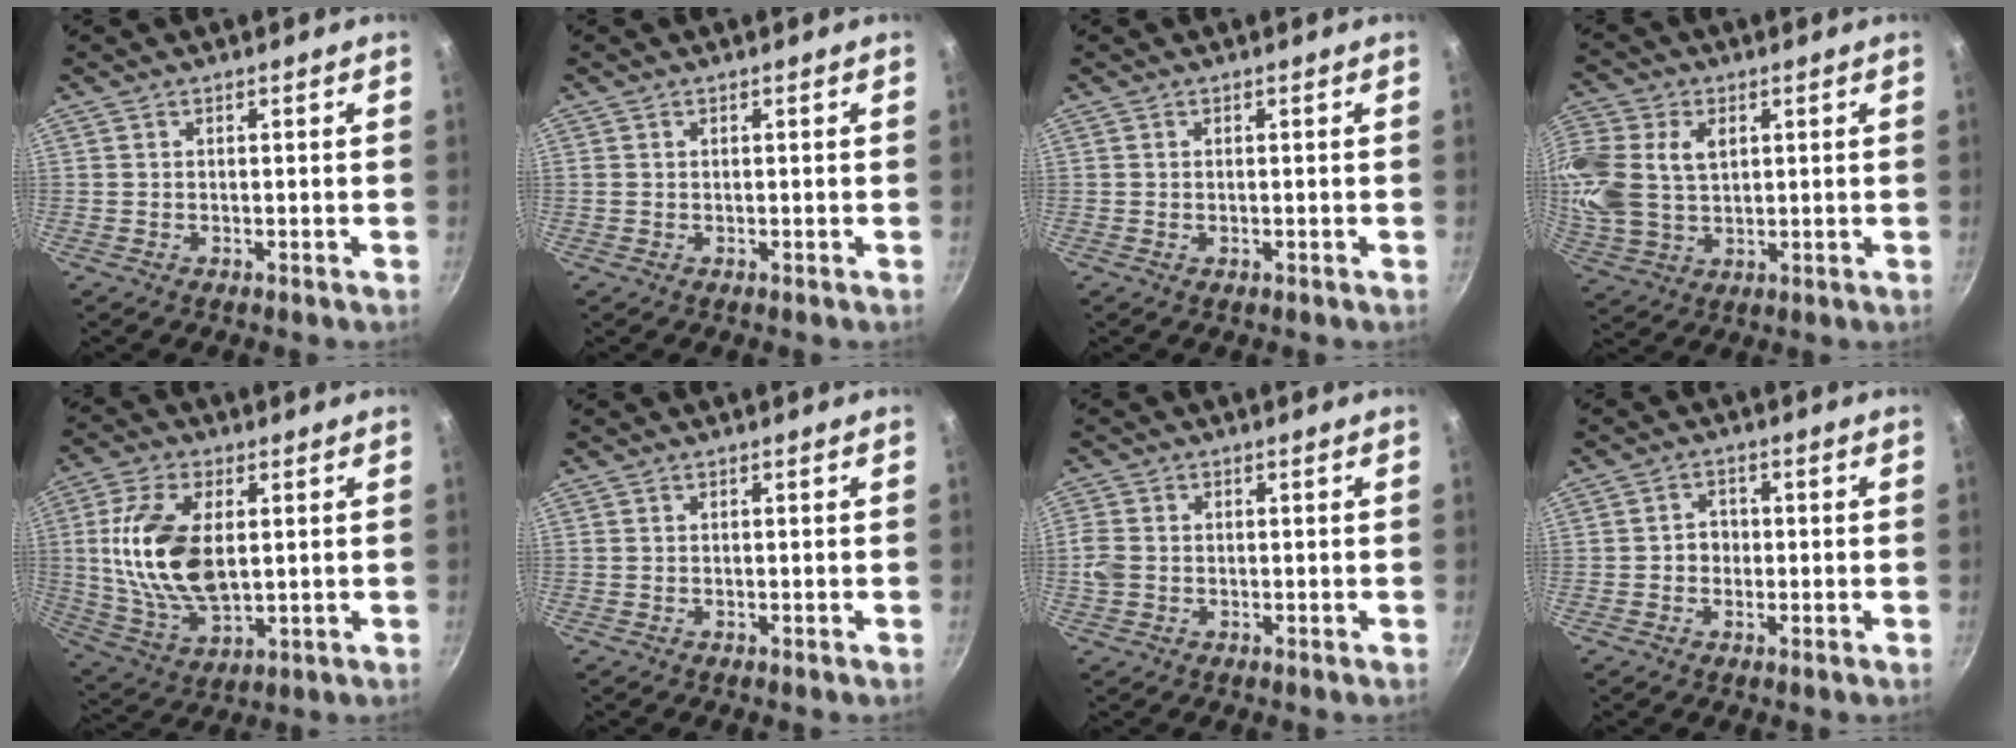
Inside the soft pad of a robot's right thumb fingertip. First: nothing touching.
{"total": 0.0}
{"total": 0.0}
{"total": 14.5, "force": [3.1, 10.4, 9.6], "torque": [-0.222, 0.000, 0.060]}
{"total": 16.3, "force": [2.1, 8.8, 13.6], "torque": [-0.254, -0.007, 0.047]}
{"total": 0.0}
{"total": 3.5, "force": [-0.5, 2.8, 2.0], "torque": [-0.039, 0.007, -0.011]}
{"total": 3.1, "force": [-0.4, 2.8, 1.4], "torque": [0.000, 0.010, -0.009]}